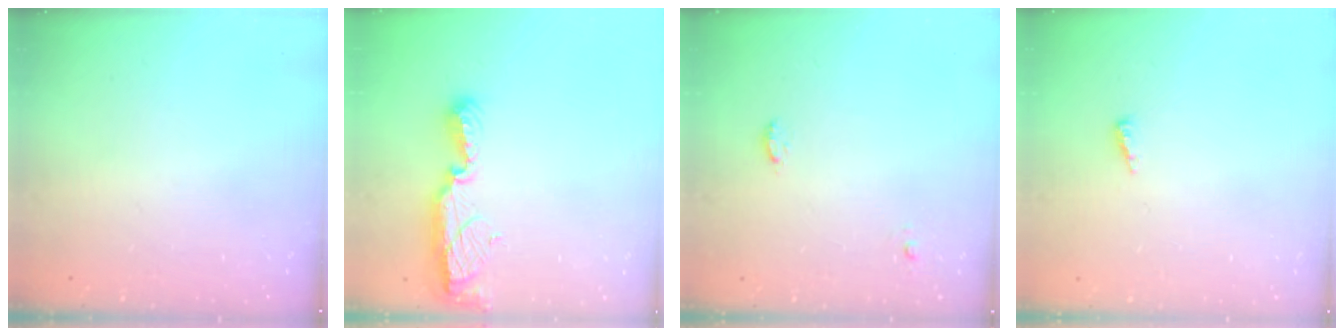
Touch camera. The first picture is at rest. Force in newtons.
{"total": 9.0, "press": 9.0, "slide": 0.8}
{"total": 5.9, "press": 4.3, "slide": 4.1}
{"total": 2.5, "press": 2.5, "slide": 0.2}